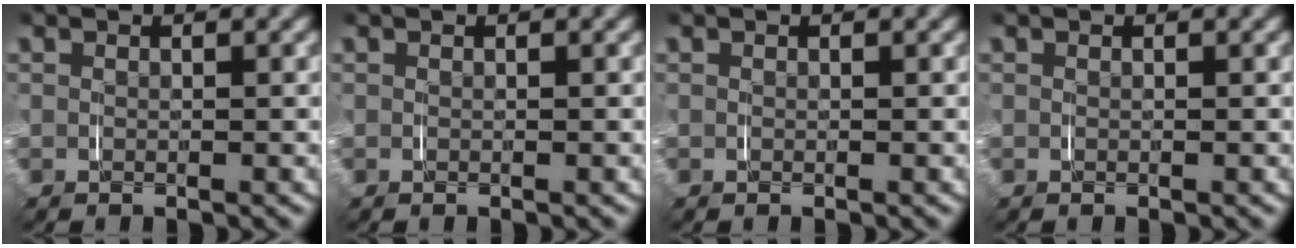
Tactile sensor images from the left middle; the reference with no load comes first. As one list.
[{"total": 0.0}, {"total": 0.0}, {"total": 0.0}]